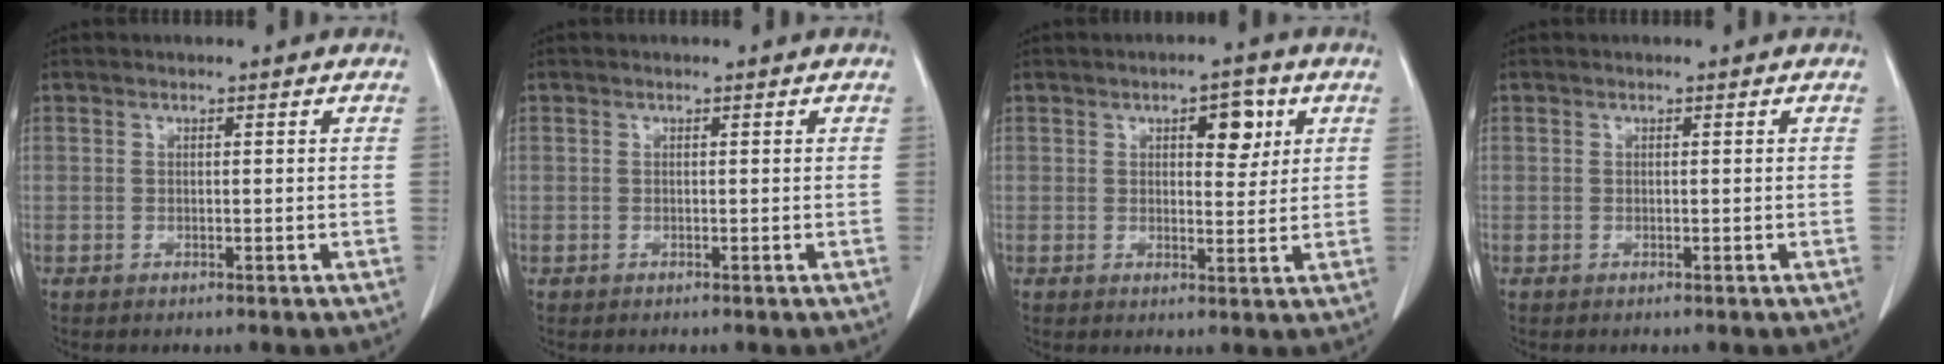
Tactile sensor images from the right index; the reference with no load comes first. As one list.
[{"total": 0.0}, {"total": 5.1, "force": [2.1, 2.2, 4.1], "torque": [-0.054, 0.004, 0.029]}, {"total": 0.0}]